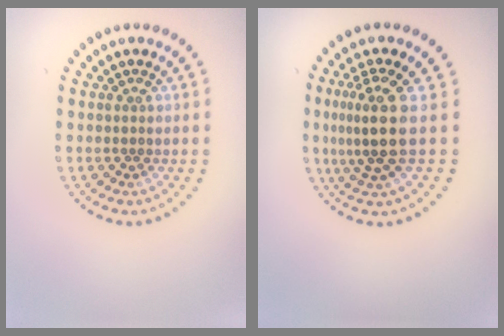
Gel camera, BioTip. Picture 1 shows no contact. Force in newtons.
{"total": 3.9, "press": 3.0, "slide": 2.6}